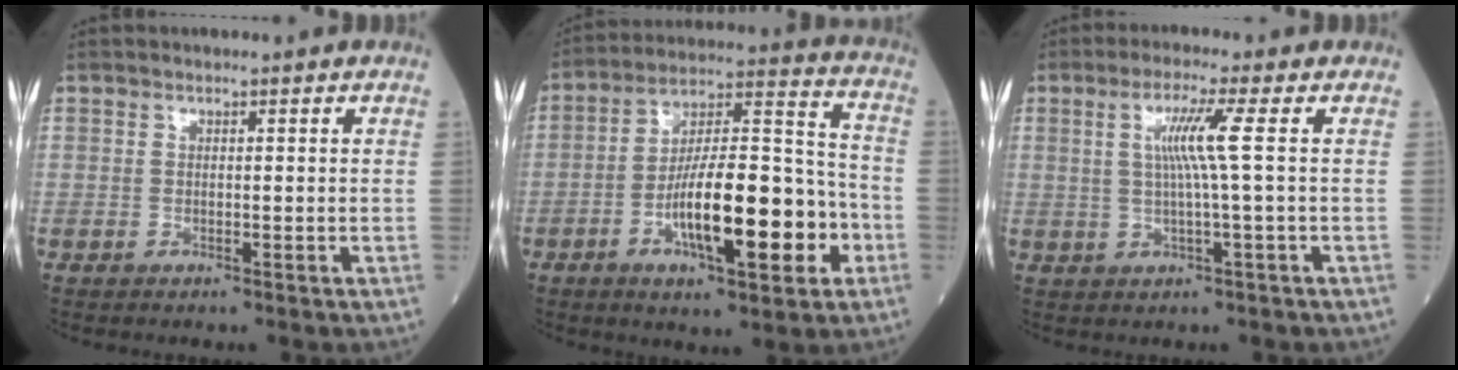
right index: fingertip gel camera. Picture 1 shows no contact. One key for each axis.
{"total": 19.2, "fx": -6.0, "fy": 5.1, "fz": 17.5, "tx": -0.304, "ty": 0.015, "tz": -0.090}
{"total": 6.1, "fx": 0.9, "fy": -0.8, "fz": 5.9, "tx": -0.118, "ty": 0.002, "tz": 0.023}